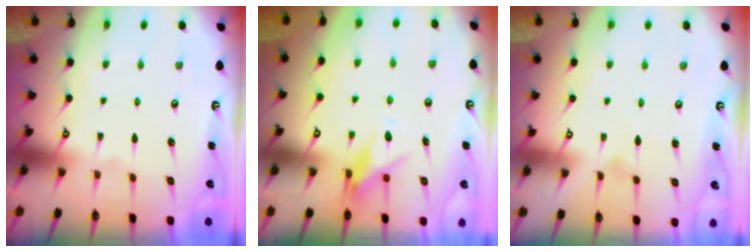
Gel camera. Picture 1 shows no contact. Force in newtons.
{"total": 8.1, "press": 8.0, "slide": 0.9}
{"total": 3.8, "press": 3.8, "slide": 0.2}